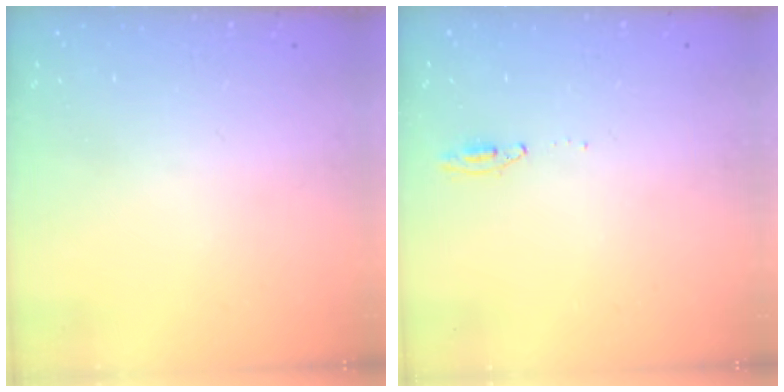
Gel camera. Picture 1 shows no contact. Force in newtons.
{"total": 4.3, "press": 4.1, "slide": 1.3}